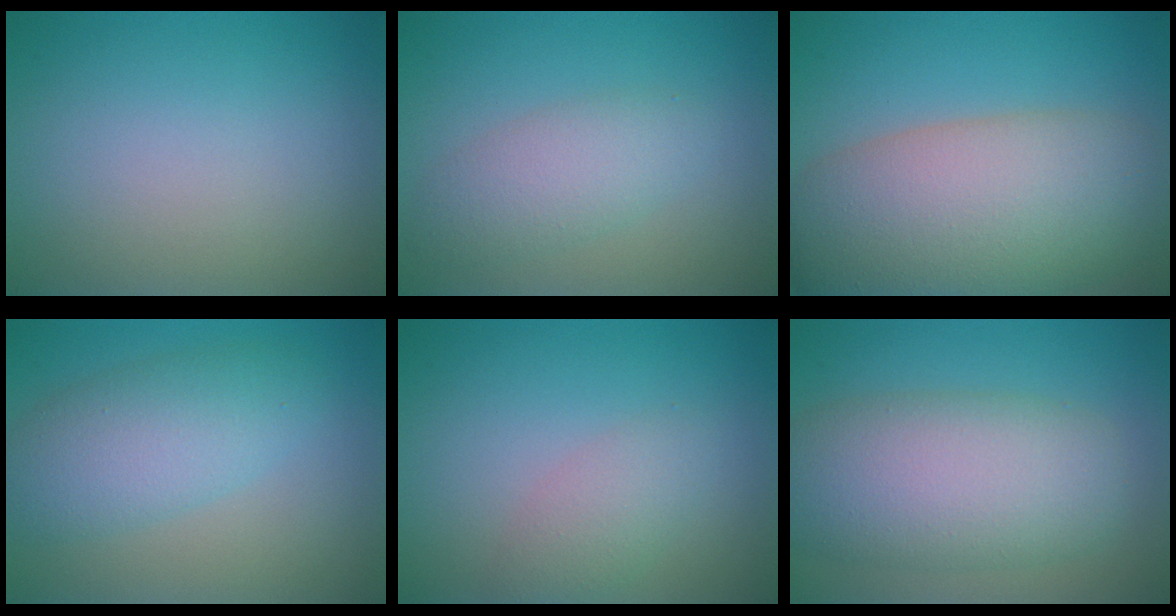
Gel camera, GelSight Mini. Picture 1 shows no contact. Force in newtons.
{"total": 3.2, "press": 3.2, "slide": 0.2}
{"total": 11.8, "press": 11.8, "slide": 0.7}
{"total": 4.9, "press": 4.9, "slide": 0.1}
{"total": 2.2, "press": 2.2, "slide": 0.1}
{"total": 8.5, "press": 8.5, "slide": 0.4}